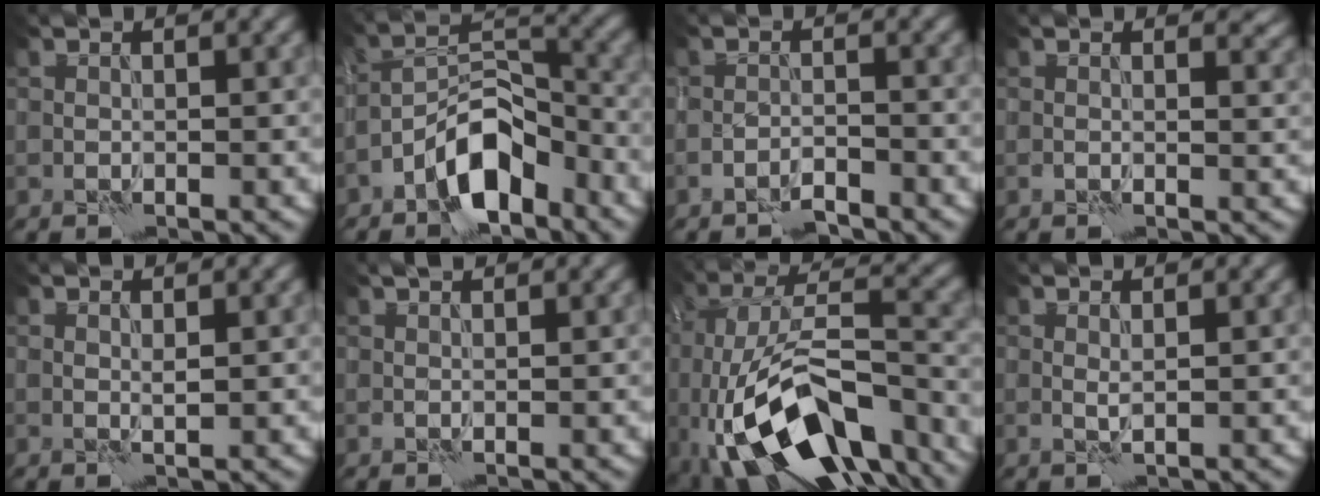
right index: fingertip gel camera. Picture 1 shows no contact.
{"total": 7.5, "force": [-4.6, 3.3, 5.0], "torque": [-0.077, 0.015, -0.091]}
{"total": 2.1, "force": [-1.9, 0.4, 0.9], "torque": [-0.014, 0.004, -0.038]}
{"total": 2.2, "force": [0.7, 1.3, 1.6], "torque": [-0.020, -0.007, 0.008]}
{"total": 0.6, "force": [0.4, -0.1, 0.5], "torque": [-0.009, -0.002, 0.006]}
{"total": 1.2, "force": [0.5, 0.5, 0.9], "torque": [-0.016, 0.004, 0.004]}
{"total": 15.1, "force": [-7.6, 6.8, 11.2], "torque": [-0.209, -0.003, -0.116]}
{"total": 0.7, "force": [0.6, -0.1, 0.5], "torque": [-0.010, -0.002, 0.010]}